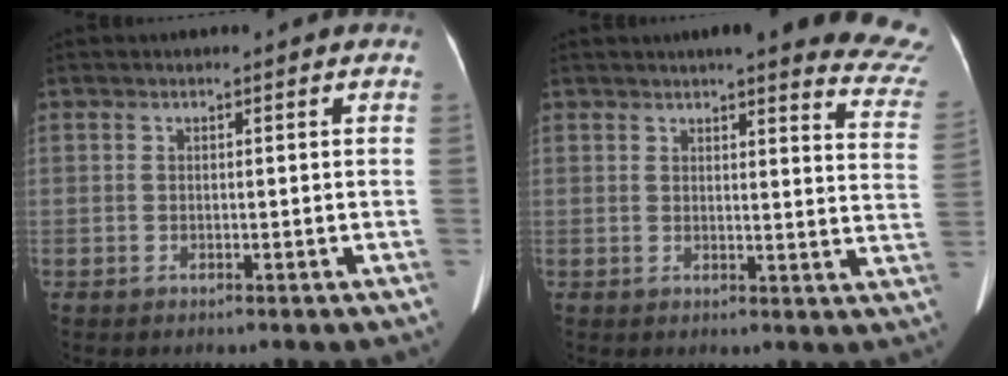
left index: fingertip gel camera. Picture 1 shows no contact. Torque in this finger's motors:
{"motor_torque": [0.20, -0.33, 0.03, 0.03]}